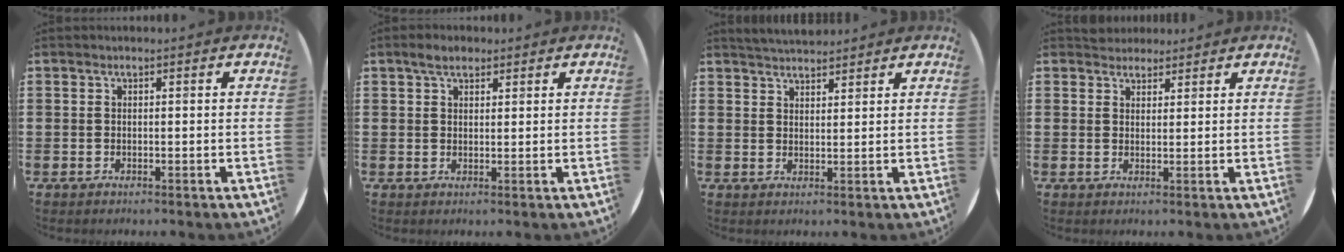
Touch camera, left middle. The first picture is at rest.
{"total": 2.7, "force": [2.2, 1.4, 1.0], "torque": [-0.006, 0.002, 0.036]}
{"total": 3.5, "force": [3.4, 0.4, 0.3], "torque": [-0.012, -0.007, 0.065]}
{"total": 2.4, "force": [2.3, 0.8, -0.1], "torque": [0.007, -0.001, 0.043]}